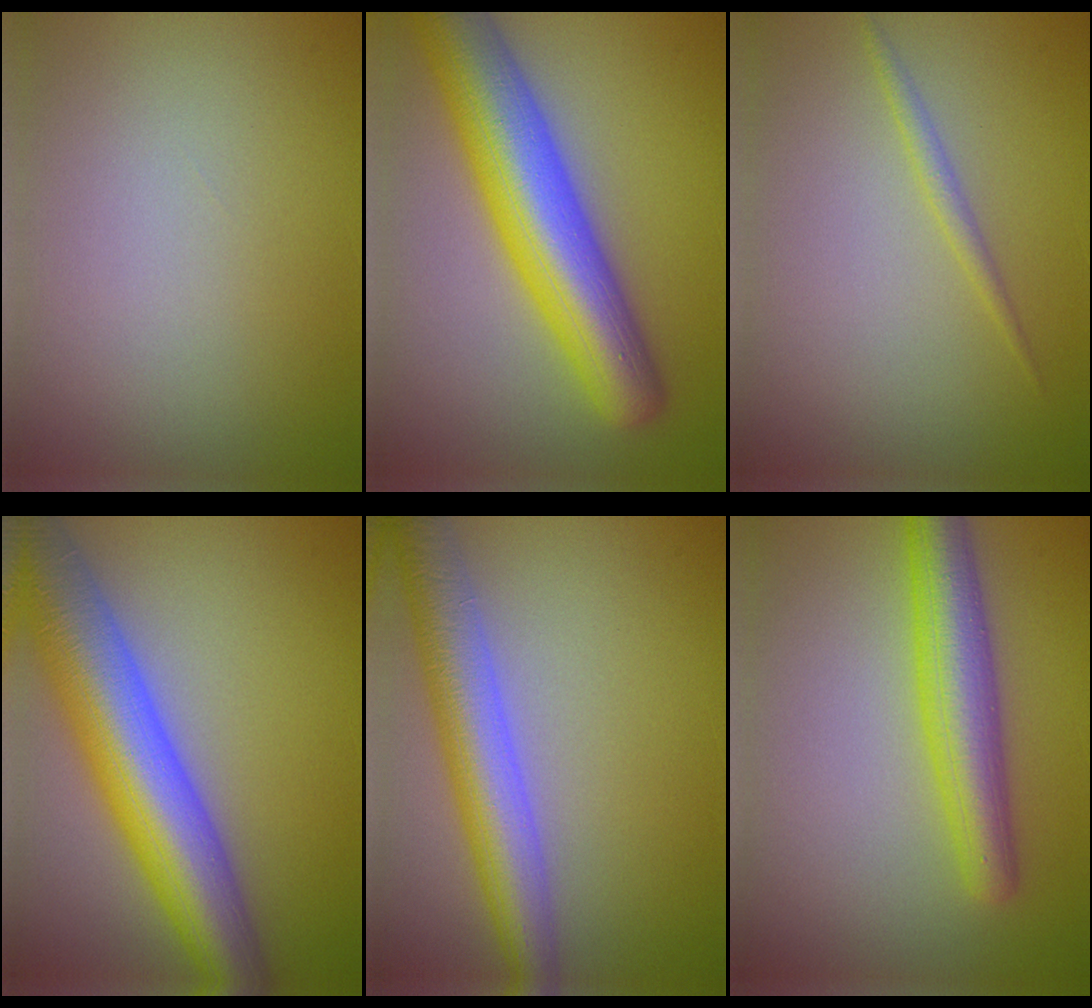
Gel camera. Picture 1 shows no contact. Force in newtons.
{"total": 10.6, "press": 10.6, "slide": 0.4}
{"total": 1.1, "press": 1.1, "slide": 0.1}
{"total": 11.8, "press": 11.8, "slide": 0.5}
{"total": 6.8, "press": 6.8, "slide": 0.2}
{"total": 5.5, "press": 5.5, "slide": 0.2}